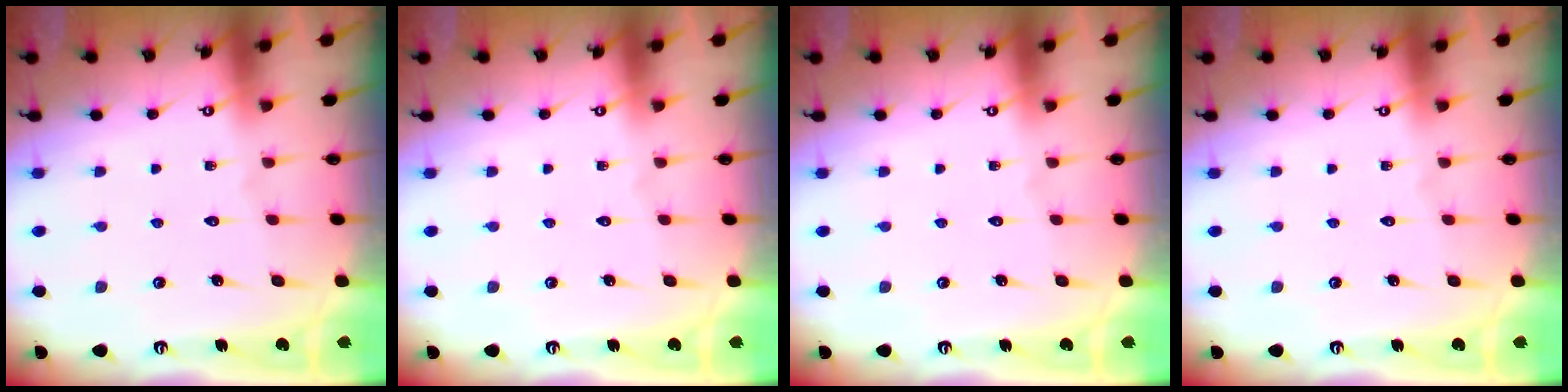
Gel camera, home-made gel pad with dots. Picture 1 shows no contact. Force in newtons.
{"total": 0.0}
{"total": 0.0}
{"total": 0.0}